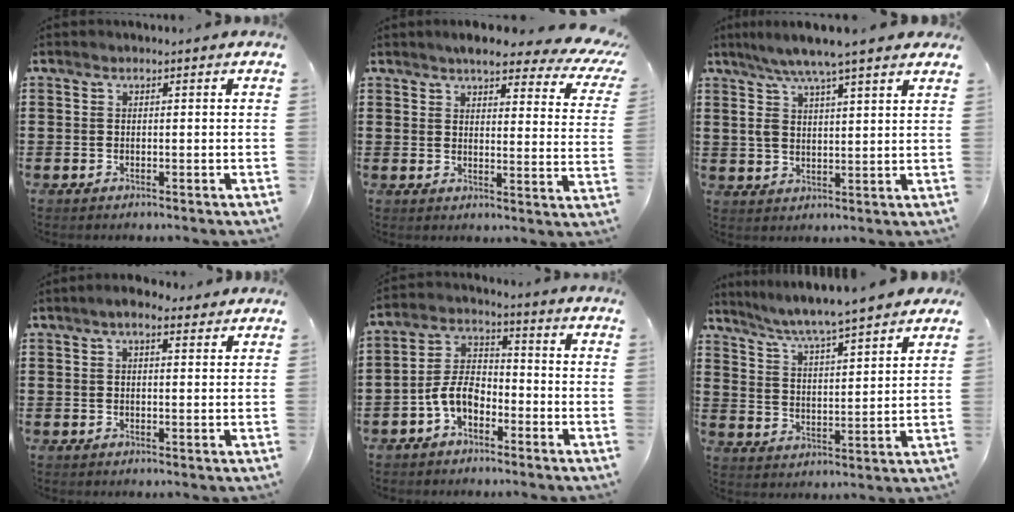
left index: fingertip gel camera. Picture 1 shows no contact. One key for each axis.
{"total": 5.9, "fx": 4.9, "fy": 1.3, "fz": 3.0, "tx": -0.062, "ty": -0.022, "tz": 0.082}
{"total": 6.8, "fx": 4.9, "fy": 1.1, "fz": 4.6, "tx": -0.102, "ty": -0.007, "tz": 0.084}
{"total": 1.8, "fx": 1.4, "fy": 0.7, "fz": 0.8, "tx": -0.018, "ty": 0.006, "tz": 0.026}
{"total": 6.1, "fx": -3.6, "fy": 3.4, "fz": 3.5, "tx": -0.090, "ty": 0.007, "tz": -0.076}
{"total": 6.0, "fx": 5.6, "fy": -0.5, "fz": 2.2, "tx": -0.066, "ty": -0.036, "tz": 0.094}